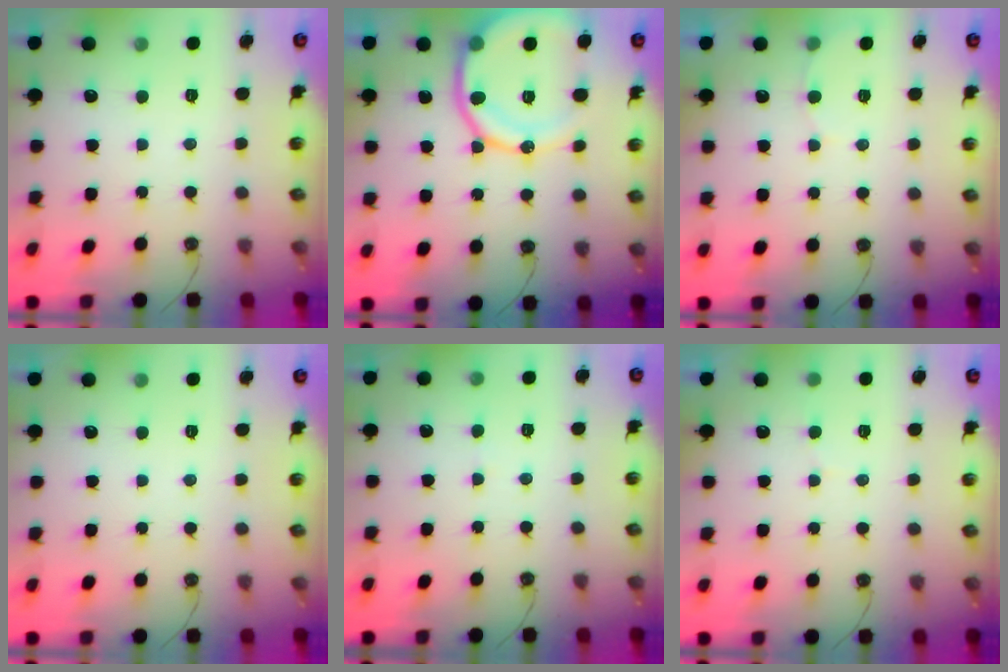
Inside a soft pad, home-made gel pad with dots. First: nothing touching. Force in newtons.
{"total": 16.8, "press": 16.7, "slide": 2.0}
{"total": 5.0, "press": 5.0, "slide": 0.4}
{"total": 0.0}
{"total": 5.5, "press": 5.5, "slide": 0.6}
{"total": 4.5, "press": 4.5, "slide": 0.4}